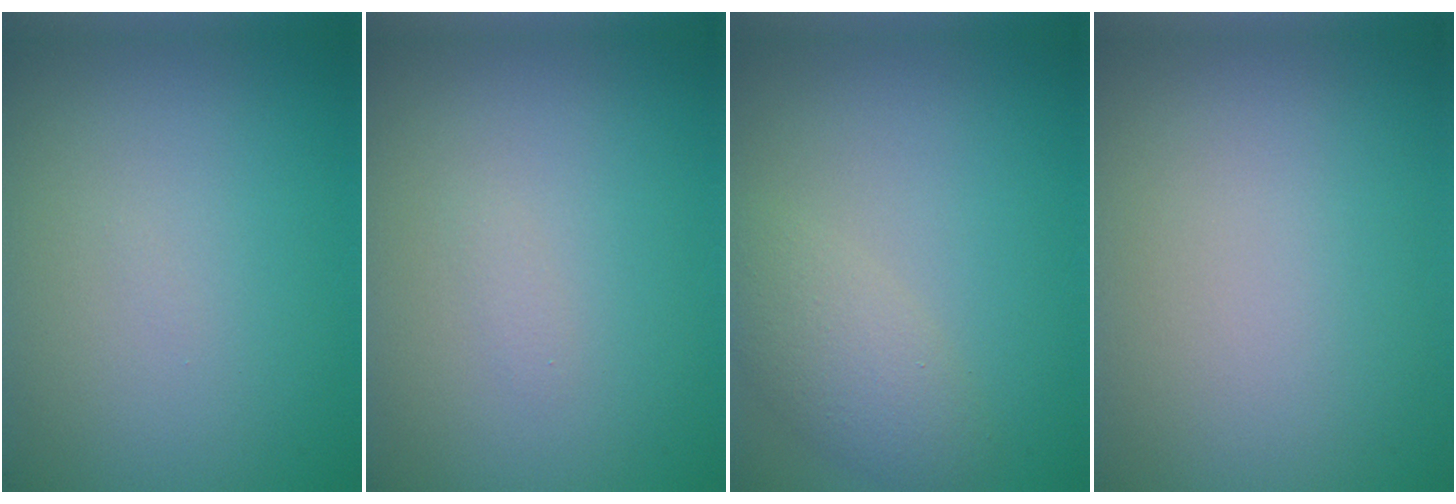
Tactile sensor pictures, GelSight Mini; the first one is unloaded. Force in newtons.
{"total": 0.5, "press": 0.5, "slide": 0.0}
{"total": 2.9, "press": 2.9, "slide": 0.2}
{"total": 0.0}